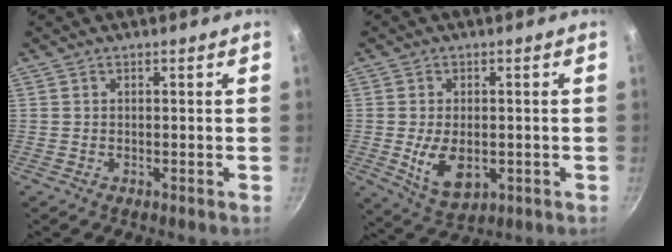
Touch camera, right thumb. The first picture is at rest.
{"total": 8.5, "force": [-1.3, 5.1, 6.7], "torque": [-0.108, -0.009, -0.008]}